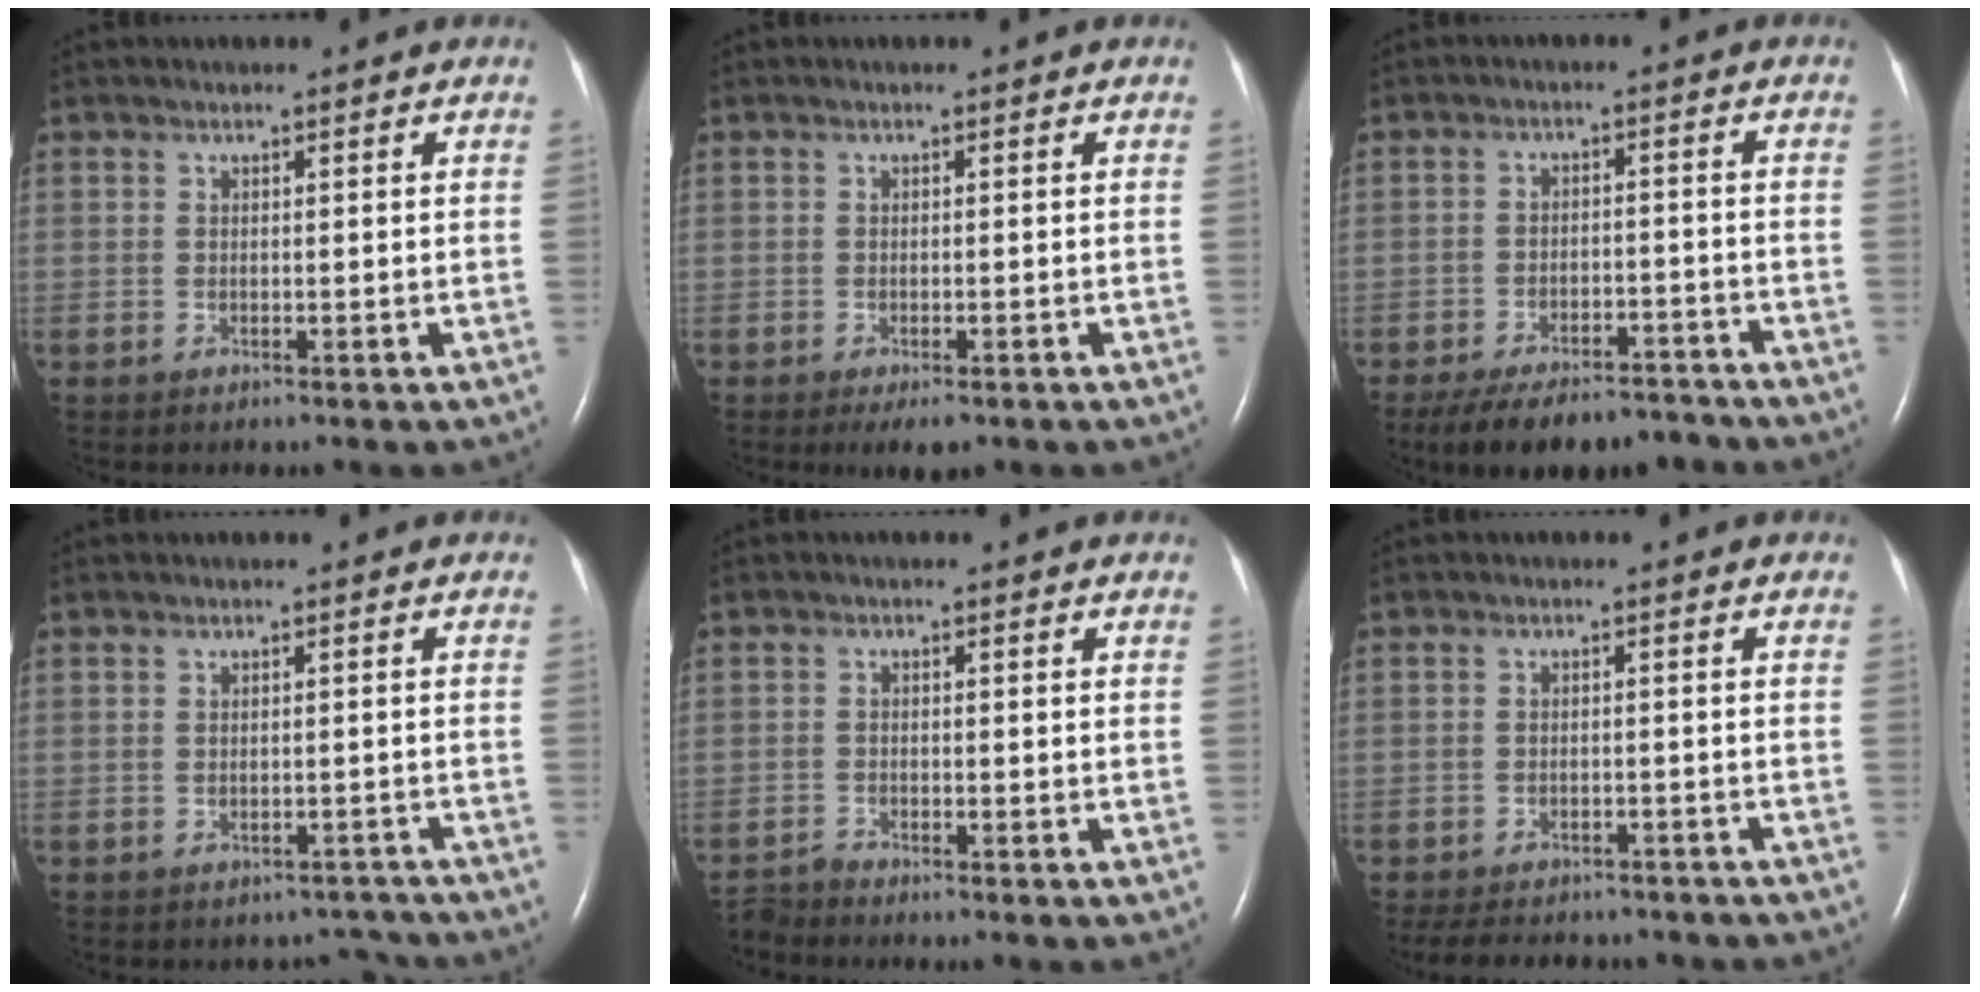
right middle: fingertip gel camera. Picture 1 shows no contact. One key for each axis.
{"total": 3.1, "fx": -2.0, "fy": 1.0, "fz": 2.1, "tx": -0.028, "ty": -0.004, "tz": -0.024}
{"total": 11.0, "fx": -9.4, "fy": 3.8, "fz": 4.3, "tx": -0.062, "ty": 0.004, "tz": -0.144}
{"total": 3.3, "fx": -3.0, "fy": 1.4, "fz": -0.6, "tx": 0.016, "ty": 0.014, "tz": -0.035}
{"total": 2.4, "fx": -2.3, "fy": -0.4, "fz": -0.4, "tx": 0.004, "ty": -0.016, "tz": -0.043}
{"total": 13.3, "fx": -11.5, "fy": 4.7, "fz": 4.6, "tx": -0.098, "ty": -0.002, "tz": -0.142}